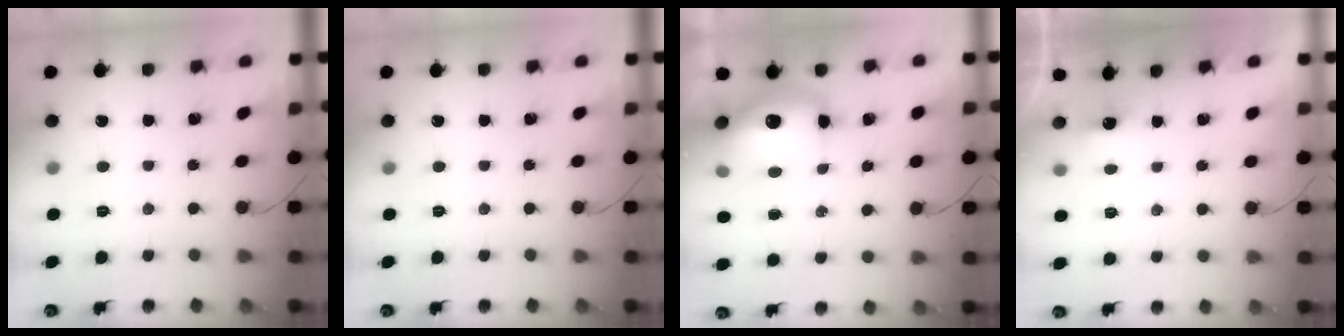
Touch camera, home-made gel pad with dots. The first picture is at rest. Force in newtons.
{"total": 0.0}
{"total": 15.1, "press": 14.7, "slide": 3.6}
{"total": 10.0, "press": 2.1, "slide": 9.8}